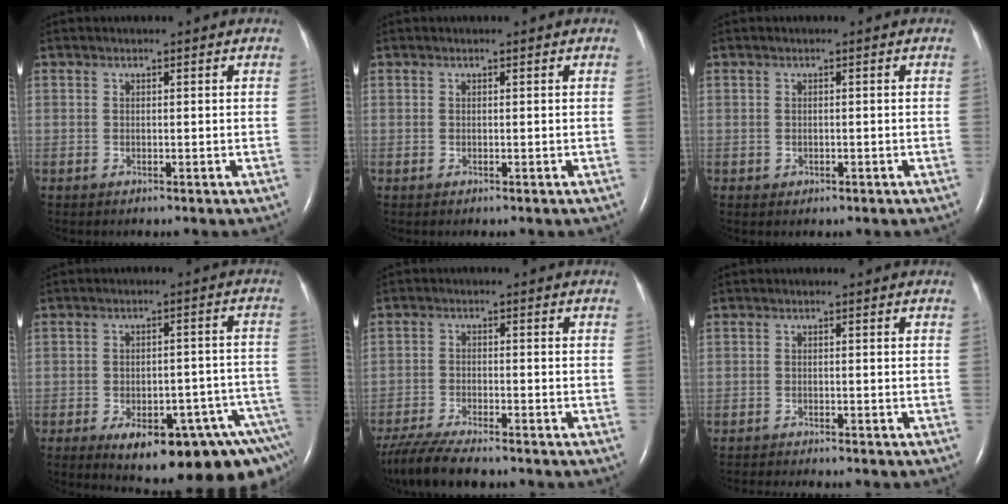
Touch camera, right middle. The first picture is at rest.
{"total": 0.0}
{"total": 0.6, "force": [-0.1, 0.5, 0.2], "torque": [-0.005, 0.001, 0.003]}
{"total": 18.4, "force": [-11.3, 5.6, 13.4], "torque": [-0.097, 0.026, -0.140]}
{"total": 9.1, "force": [-7.7, 1.2, 4.7], "torque": [-0.091, -0.026, -0.131]}
{"total": 5.5, "force": [-5.1, 0.1, 2.1], "torque": [-0.026, -0.012, -0.075]}